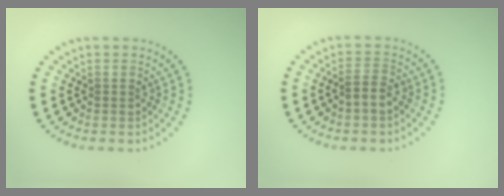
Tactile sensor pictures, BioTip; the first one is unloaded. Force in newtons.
{"total": 1.6, "press": 1.5, "slide": 0.5}